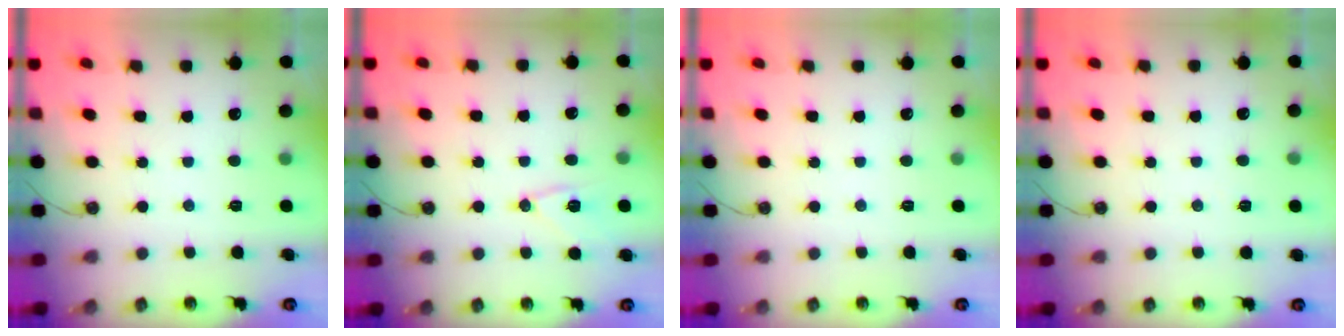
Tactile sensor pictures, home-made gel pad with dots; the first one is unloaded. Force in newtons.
{"total": 10.0, "press": 10.0, "slide": 0.4}
{"total": 0.0}
{"total": 4.1, "press": 2.2, "slide": 3.4}